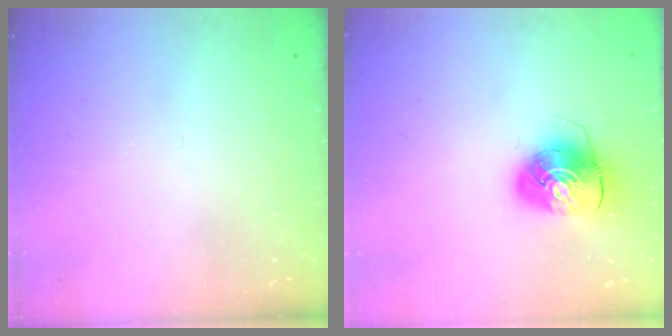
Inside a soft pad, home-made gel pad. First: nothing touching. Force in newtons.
{"total": 9.1, "press": 9.0, "slide": 0.8}